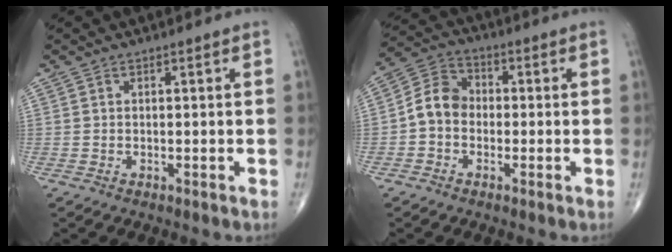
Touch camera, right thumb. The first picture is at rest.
{"total": 7.0, "force": [-1.2, 5.7, 4.0], "torque": [-0.056, 0.029, -0.039]}